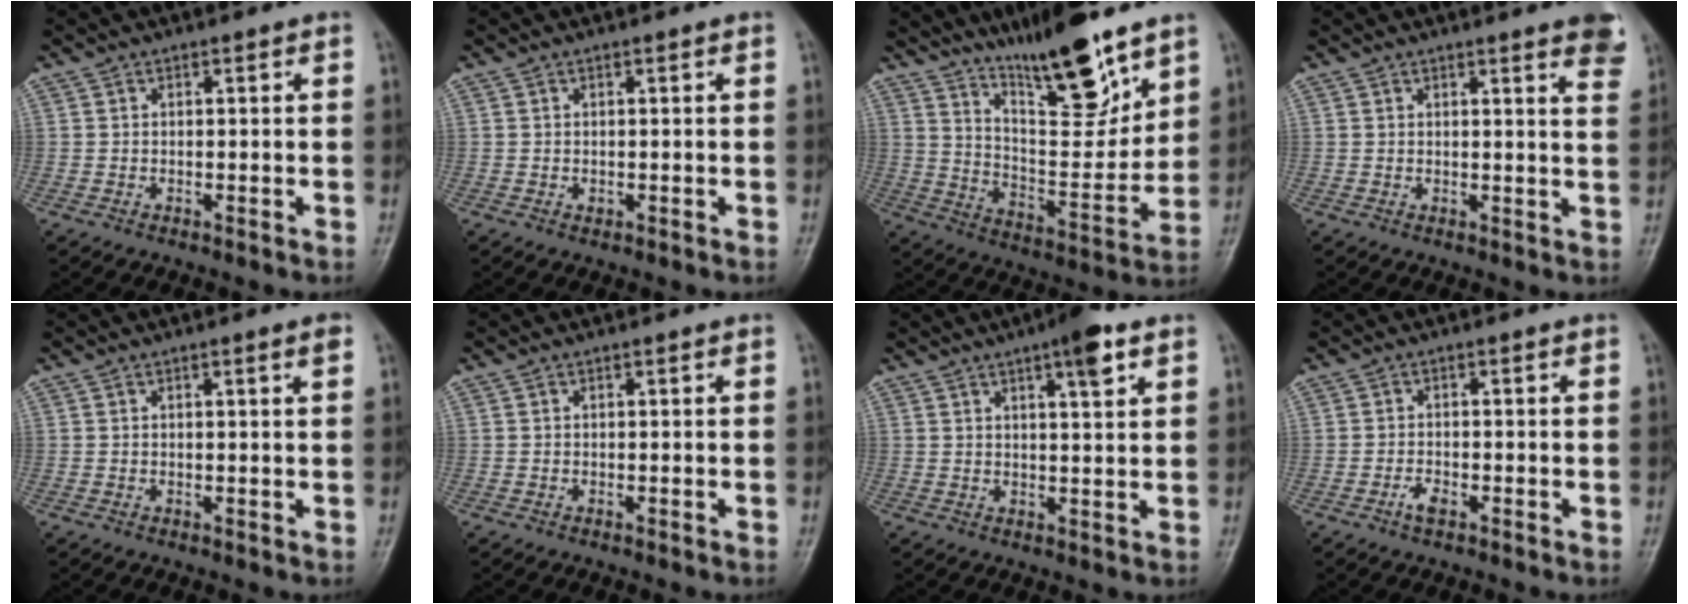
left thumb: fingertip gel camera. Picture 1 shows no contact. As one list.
[{"total": 0.5, "force": [0.1, 0.4, 0.4], "torque": [-0.001, 0.000, 0.003]}, {"total": 17.2, "force": [12.4, 4.4, 11.1], "torque": [-0.145, -0.084, 0.217]}, {"total": 6.9, "force": [4.7, 0.9, 5.0], "torque": [-0.045, -0.016, 0.043]}, {"total": 1.6, "force": [0.8, 0.0, 1.4], "torque": [-0.022, -0.003, 0.011]}, {"total": 0.0}, {"total": 6.7, "force": [3.8, 1.4, 5.4], "torque": [-0.075, -0.013, 0.053]}, {"total": 1.9, "force": [-1.1, 0.9, 1.3], "torque": [-0.029, 0.004, -0.022]}]